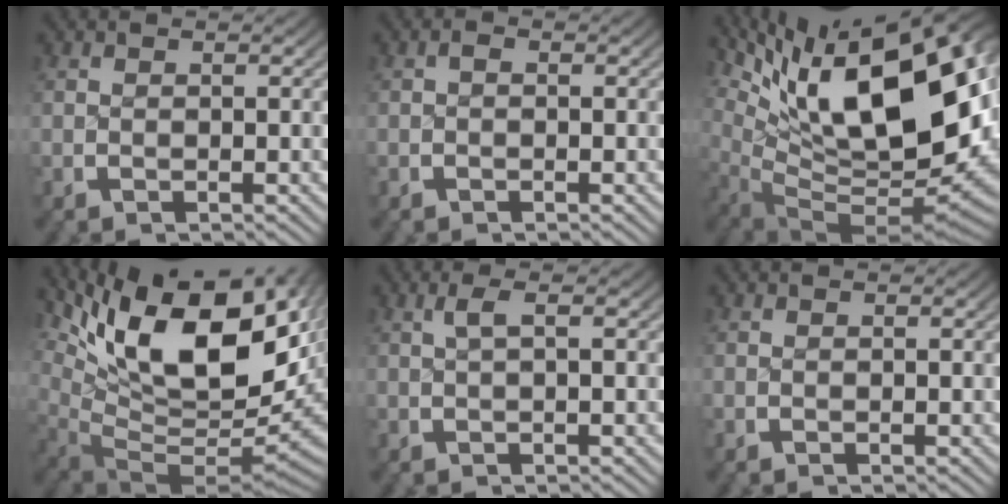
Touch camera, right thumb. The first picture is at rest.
{"total": 0.7, "force": [-0.5, 0.5, 0.3], "torque": [-0.012, -0.002, -0.009]}
{"total": 26.1, "force": [1.0, 15.5, 20.9], "torque": [-0.330, -0.043, 0.034]}
{"total": 20.8, "force": [0.5, 12.6, 16.5], "torque": [-0.297, -0.046, 0.025]}
{"total": 1.4, "force": [0.0, 0.1, 1.4], "torque": [-0.027, 0.005, 0.003]}
{"total": 0.0}